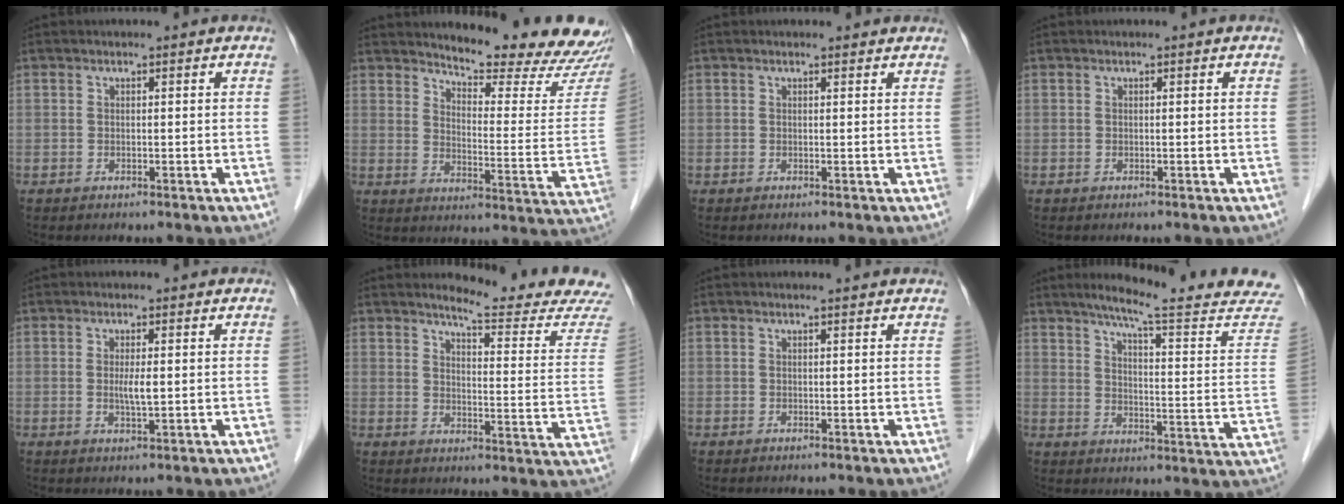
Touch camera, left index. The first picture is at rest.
{"total": 18.2, "force": [17.1, 1.6, 5.9], "torque": [-0.076, -0.099, 0.204]}
{"total": 2.0, "force": [1.9, 0.5, 0.3], "torque": [-0.012, 0.006, 0.016]}
{"total": 0.0}
{"total": 2.3, "force": [0.2, 0.3, 2.3], "torque": [-0.049, -0.003, 0.003]}
{"total": 14.3, "force": [13.9, -1.1, 3.5], "torque": [-0.045, -0.099, 0.156]}
{"total": 1.9, "force": [1.9, 0.0, 0.5], "torque": [-0.015, 0.007, 0.018]}
{"total": 20.5, "force": [18.0, 0.0, 9.8], "torque": [-0.129, -0.063, 0.219]}